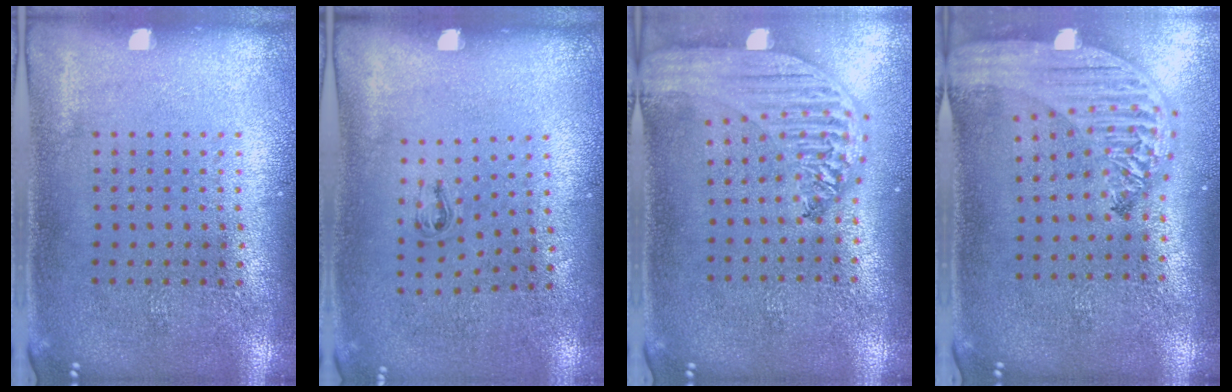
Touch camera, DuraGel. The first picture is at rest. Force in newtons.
{"total": 0.5, "press": 0.3, "slide": 0.5}
{"total": 2.9, "press": 2.3, "slide": 1.8}
{"total": 2.8, "press": 2.3, "slide": 1.6}